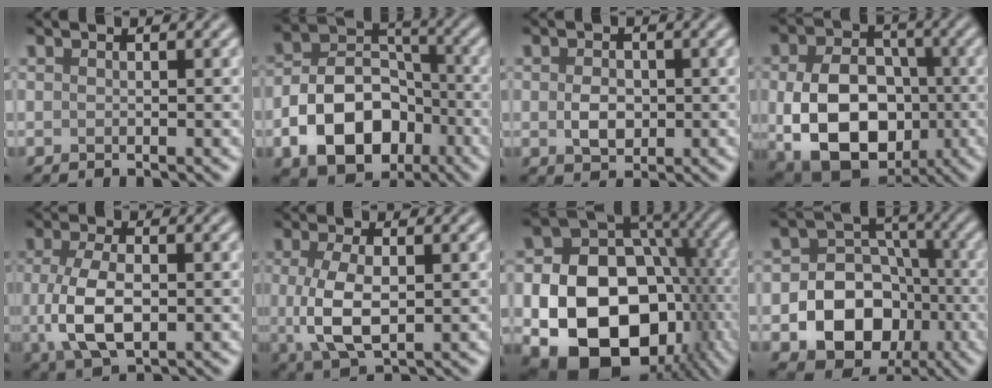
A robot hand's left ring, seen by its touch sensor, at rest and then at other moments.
{"total": 9.5, "force": [-3.7, 6.5, 5.8], "torque": [-0.098, -0.001, -0.071]}
{"total": 2.7, "force": [-0.1, 1.9, 1.8], "torque": [-0.035, -0.002, -0.004]}
{"total": 12.3, "force": [-2.0, 8.9, 8.3], "torque": [-0.136, -0.025, -0.032]}
{"total": 6.0, "force": [-0.5, 3.1, 5.1], "torque": [-0.118, -0.008, -0.008]}
{"total": 5.4, "force": [0.0, 2.5, 4.8], "torque": [-0.109, -0.004, 0.002]}
{"total": 17.4, "force": [-4.2, 12.8, 11.0], "torque": [-0.157, -0.033, -0.053]}
{"total": 10.1, "force": [-3.1, 8.2, 5.1], "torque": [-0.066, -0.006, -0.078]}